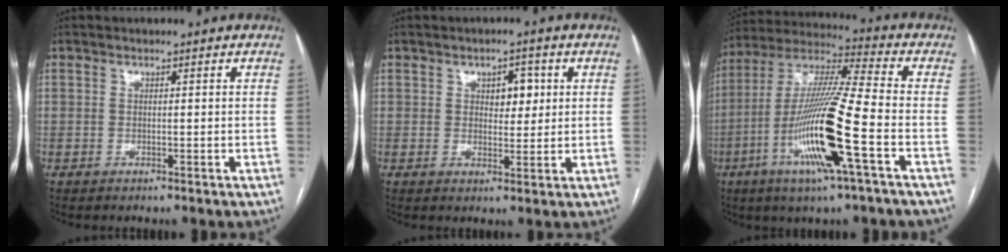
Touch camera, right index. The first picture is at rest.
{"total": 3.9, "force": [1.2, 2.2, 3.0], "torque": [-0.038, 0.007, 0.019]}
{"total": 17.7, "force": [-6.0, 0.1, 16.7], "torque": [-0.336, -0.014, -0.118]}